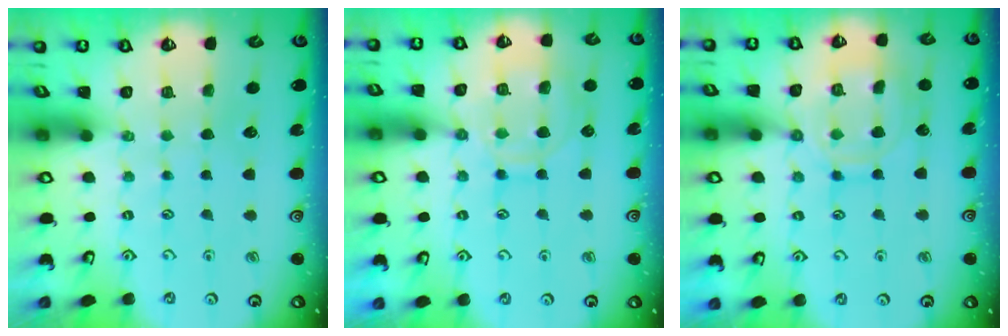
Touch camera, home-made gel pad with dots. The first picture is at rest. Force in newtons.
{"total": 12.5, "press": 12.5, "slide": 1.2}
{"total": 12.8, "press": 12.8, "slide": 1.0}